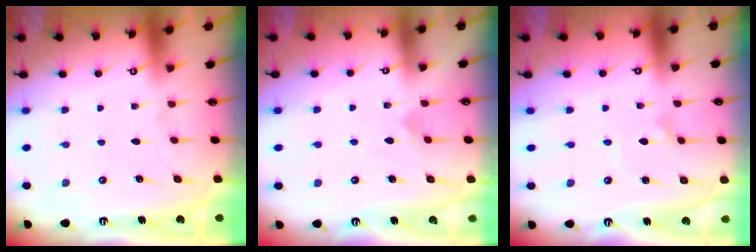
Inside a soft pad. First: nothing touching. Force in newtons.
{"total": 4.9, "press": 4.9, "slide": 0.5}
{"total": 1.4, "press": 1.4, "slide": 0.4}